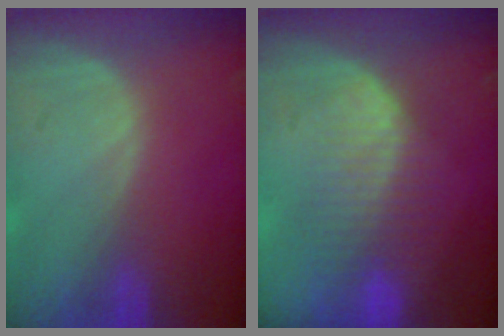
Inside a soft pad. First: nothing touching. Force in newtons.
{"total": 8.5, "press": 7.2, "slide": 4.5}